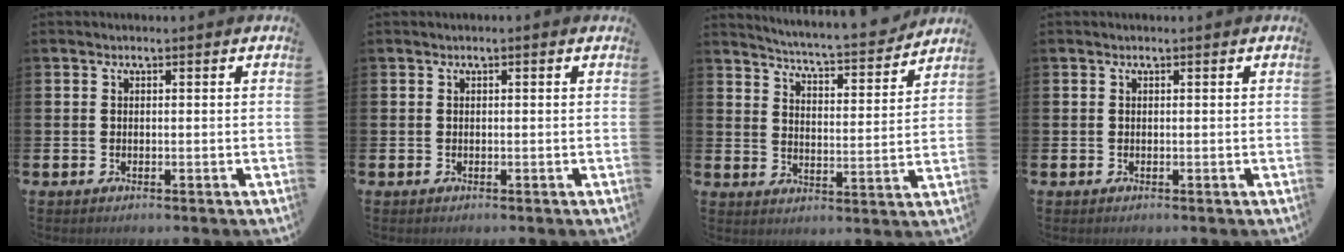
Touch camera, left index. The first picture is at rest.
{"total": 0.0}
{"total": 5.3, "force": [5.2, -0.1, 1.0], "torque": [-0.038, -0.047, 0.083]}
{"total": 0.0}